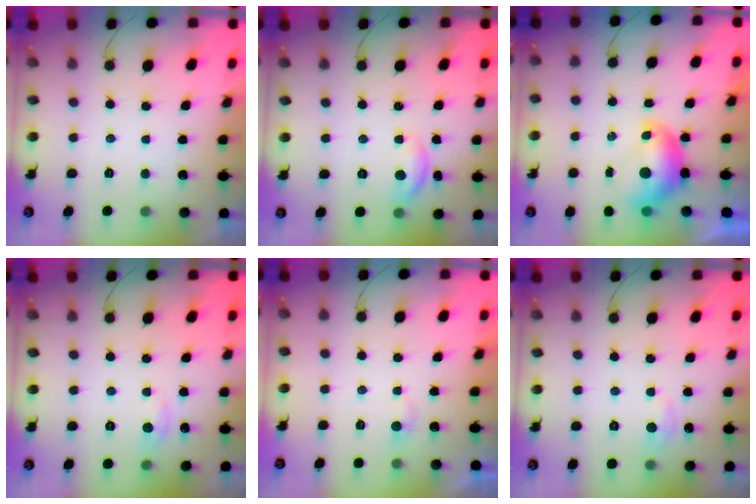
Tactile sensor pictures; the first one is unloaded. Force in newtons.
{"total": 8.7, "press": 8.7, "slide": 0.3}
{"total": 8.5, "press": 8.4, "slide": 0.8}
{"total": 2.8, "press": 2.8, "slide": 0.4}
{"total": 2.8, "press": 2.8, "slide": 0.3}
{"total": 3.5, "press": 3.4, "slide": 0.4}